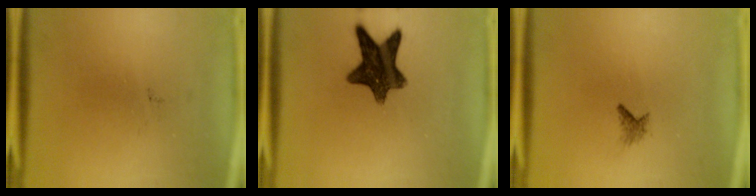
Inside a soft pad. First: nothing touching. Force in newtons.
{"total": 11.1}
{"total": 0.9}